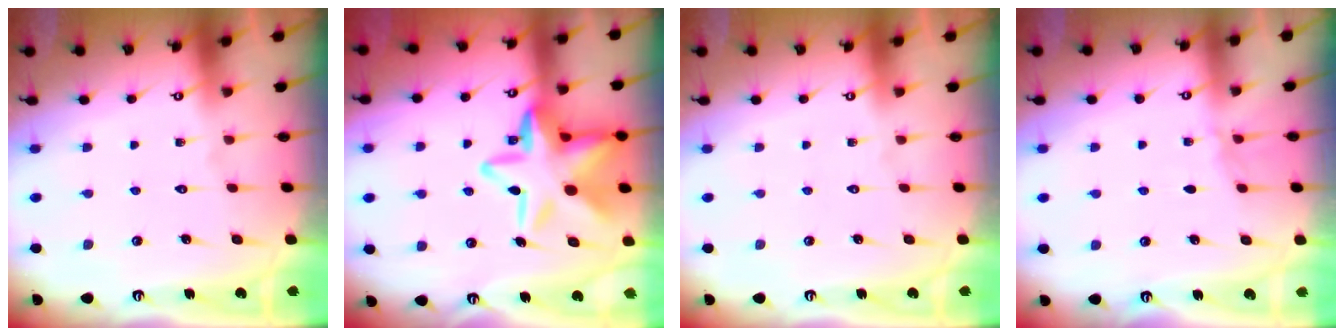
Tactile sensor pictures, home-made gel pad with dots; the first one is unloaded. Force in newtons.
{"total": 19.0, "press": 18.9, "slide": 2.4}
{"total": 0.0}
{"total": 2.5, "press": 2.5, "slide": 0.5}